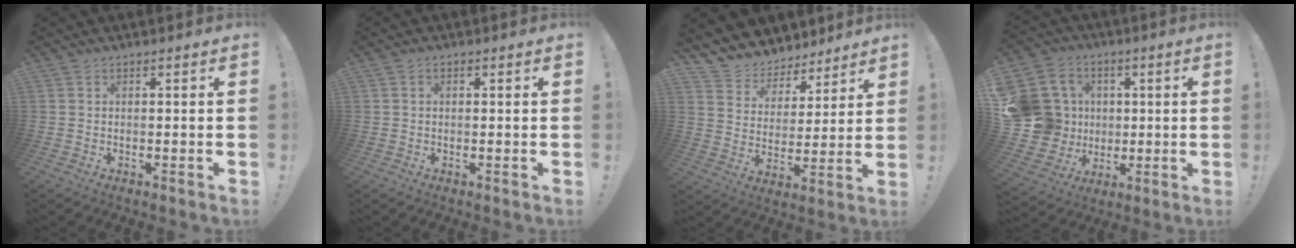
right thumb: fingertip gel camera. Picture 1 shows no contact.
{"total": 0.8, "force": [0.1, 0.5, 0.6], "torque": [-0.004, -0.001, -0.001]}
{"total": 8.0, "force": [6.4, 4.8, 0.5], "torque": [-0.018, -0.065, 0.123]}
{"total": 18.6, "force": [1.3, 16.9, 7.6], "torque": [-0.138, 0.010, 0.056]}